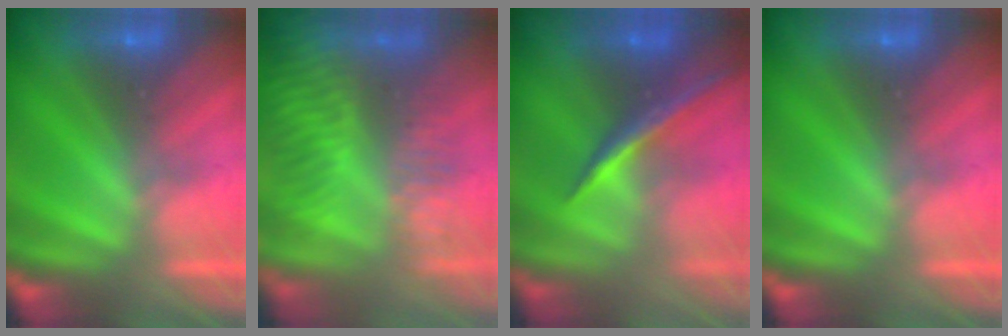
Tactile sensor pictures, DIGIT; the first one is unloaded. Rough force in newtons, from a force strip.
{"total": 3.4}
{"total": 1.5}
{"total": 0.0}